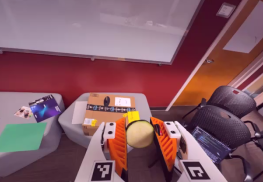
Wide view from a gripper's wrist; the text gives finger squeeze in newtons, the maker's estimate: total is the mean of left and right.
{"total": 10.4, "left": 10.8, "right": 10.1}